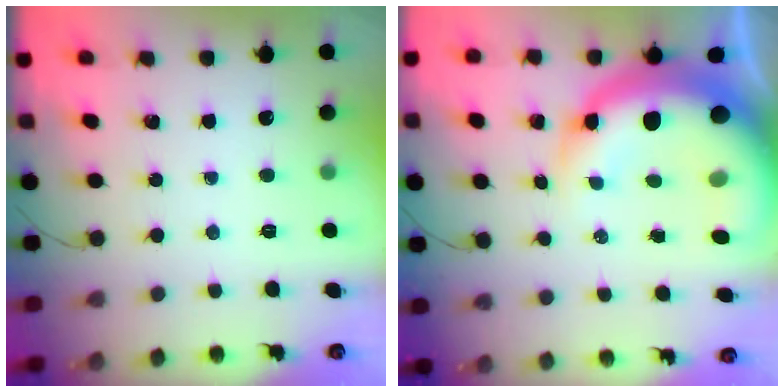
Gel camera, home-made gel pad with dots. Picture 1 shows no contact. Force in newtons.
{"total": 21.3, "press": 20.7, "slide": 5.4}